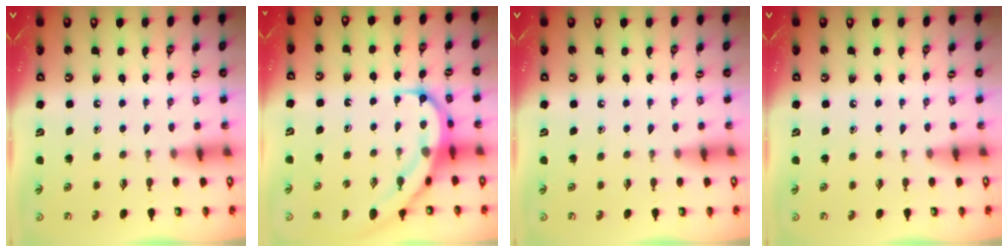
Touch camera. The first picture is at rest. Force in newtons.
{"total": 10.7, "press": 10.6, "slide": 1.1}
{"total": 0.0}
{"total": 0.0}